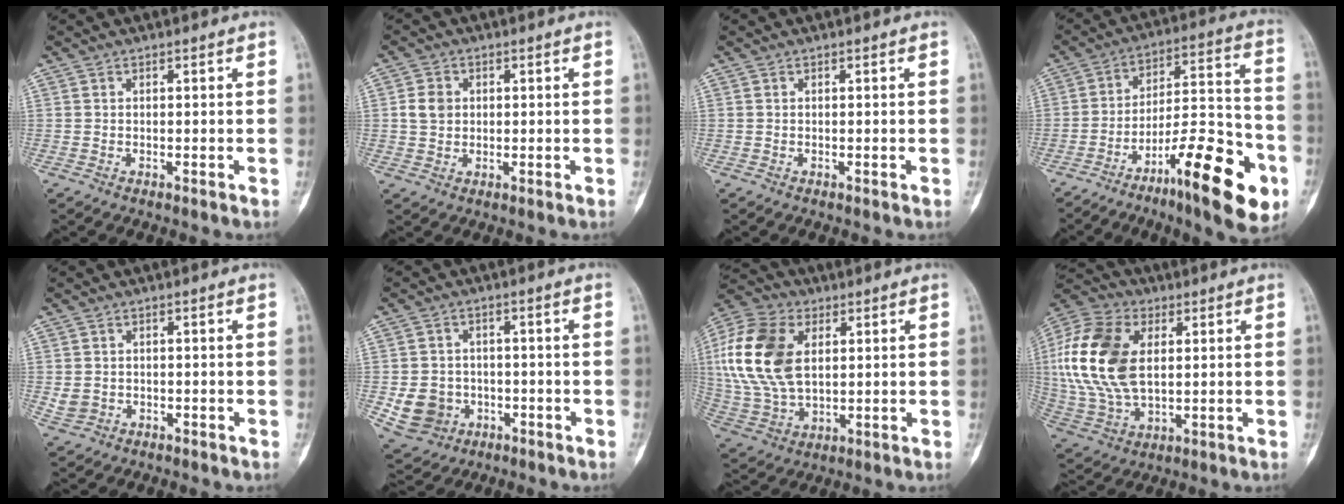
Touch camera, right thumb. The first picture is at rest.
{"total": 3.9, "force": [0.6, 3.3, 2.1], "torque": [-0.029, 0.002, 0.009]}
{"total": 0.0}
{"total": 21.2, "force": [-10.3, 5.5, 17.7], "torque": [-0.258, 0.068, -0.157]}
{"total": 2.6, "force": [-0.6, 2.3, 1.1], "torque": [-0.020, 0.005, -0.003]}
{"total": 8.1, "force": [-2.2, 7.3, 2.9], "torque": [-0.037, 0.017, -0.026]}
{"total": 18.4, "force": [4.0, 11.6, 13.7], "torque": [-0.283, -0.001, 0.077]}
{"total": 19.5, "force": [3.4, 12.0, 15.0], "torque": [-0.310, -0.002, 0.064]}